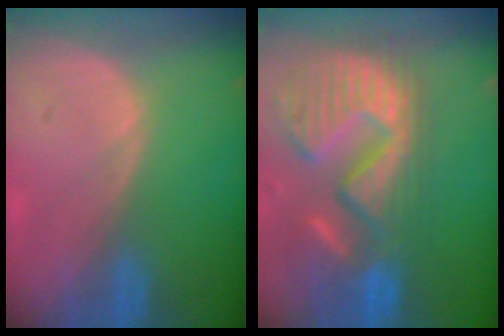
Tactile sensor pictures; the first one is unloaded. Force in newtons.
{"total": 14.7, "press": 12.3, "slide": 8.1}